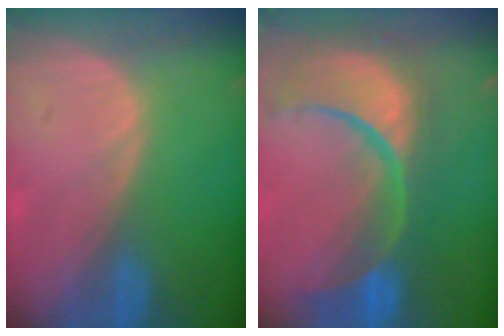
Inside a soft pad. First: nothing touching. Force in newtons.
{"total": 14.2, "press": 11.3, "slide": 8.7}